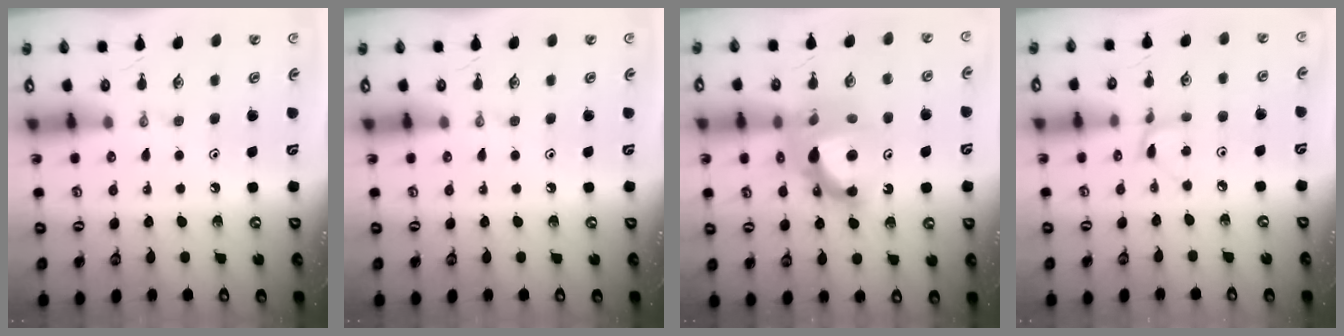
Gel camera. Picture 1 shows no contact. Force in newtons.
{"total": 0.0}
{"total": 13.3, "press": 13.1, "slide": 2.8}
{"total": 2.8, "press": 2.8, "slide": 0.3}